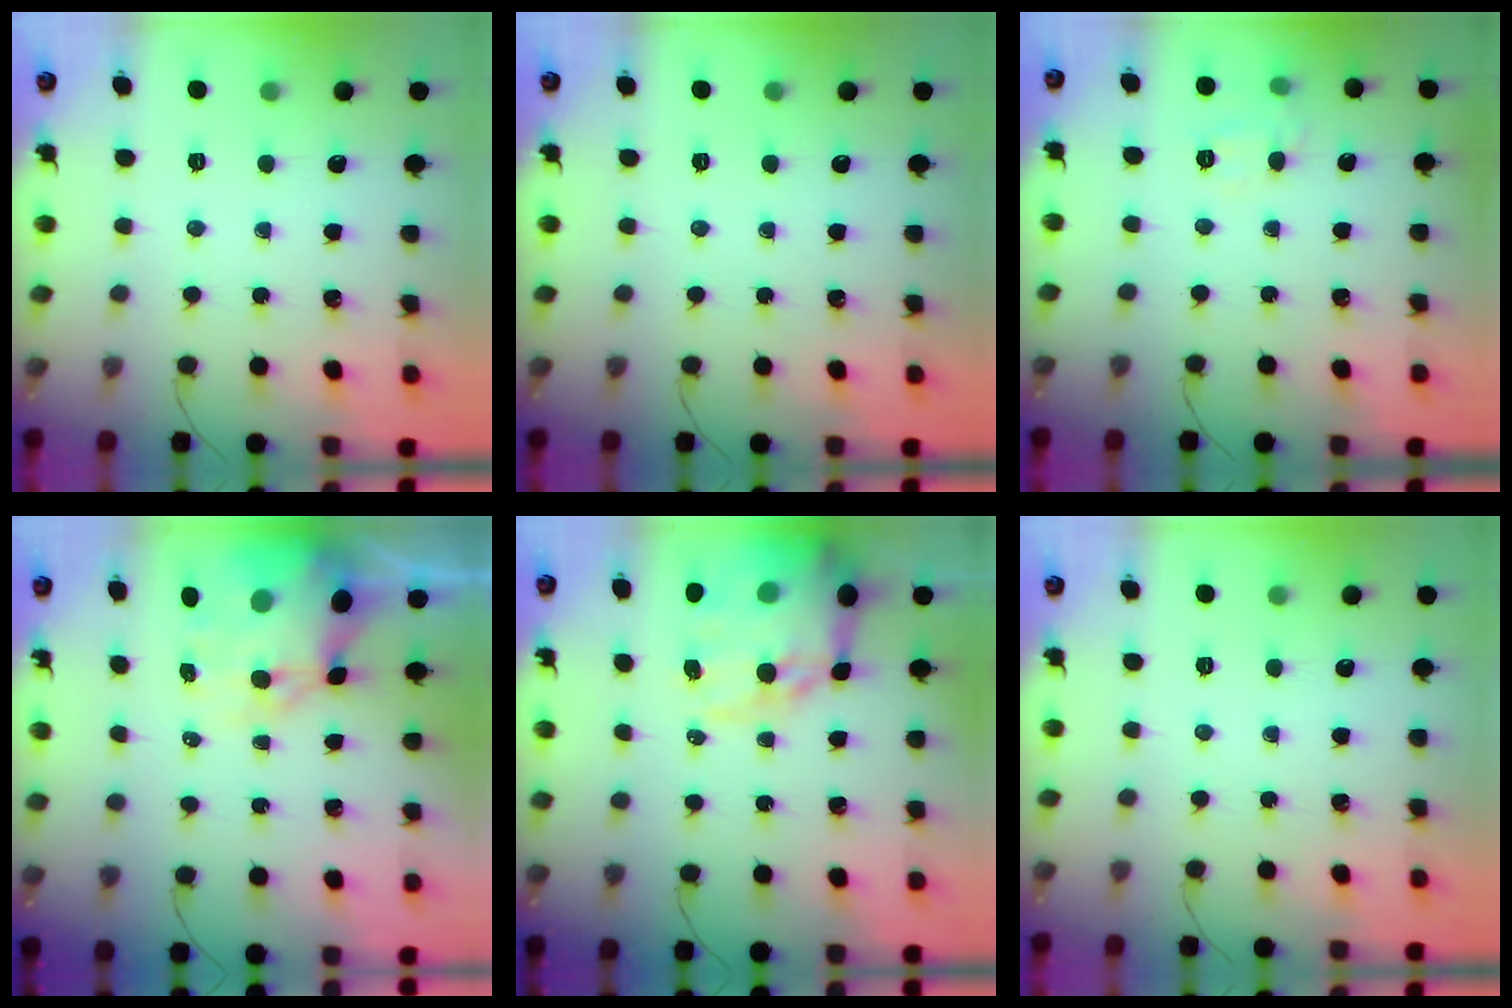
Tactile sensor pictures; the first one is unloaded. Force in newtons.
{"total": 0.0}
{"total": 7.3, "press": 7.2, "slide": 1.1}
{"total": 11.6, "press": 11.2, "slide": 3.0}
{"total": 21.4, "press": 20.9, "slide": 4.8}
{"total": 0.0}